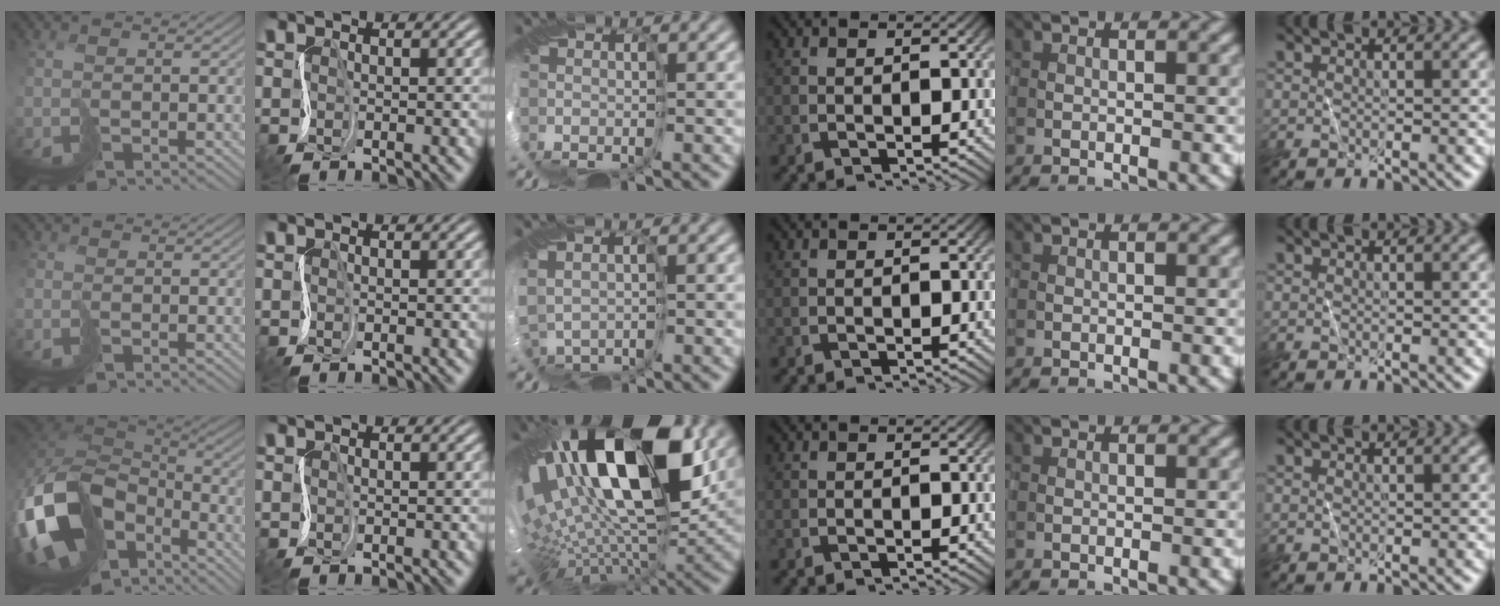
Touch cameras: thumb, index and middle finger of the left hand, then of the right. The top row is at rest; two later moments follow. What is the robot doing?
{"motion": "cut", "object": "bubble wrap"}